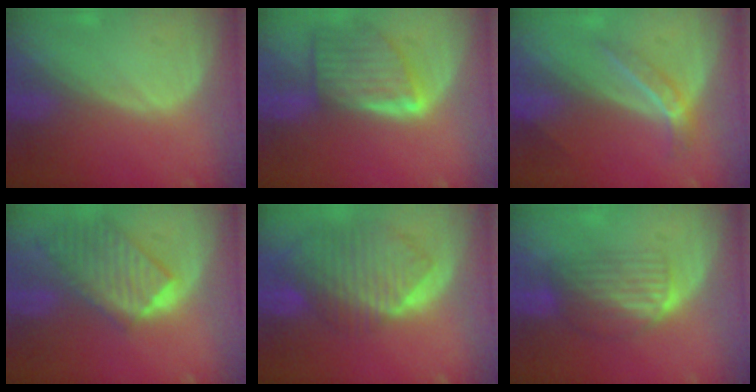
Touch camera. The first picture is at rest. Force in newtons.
{"total": 8.1, "press": 7.4, "slide": 3.3}
{"total": 4.5, "press": 4.0, "slide": 2.2}
{"total": 9.8, "press": 8.5, "slide": 4.8}
{"total": 10.3, "press": 9.0, "slide": 5.1}
{"total": 6.8, "press": 5.8, "slide": 3.4}